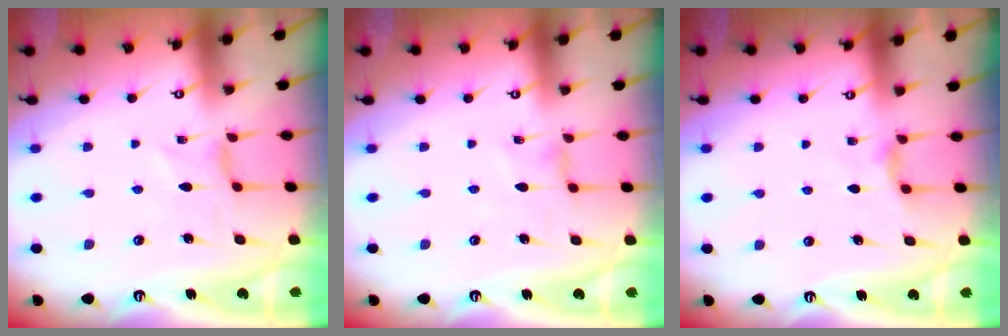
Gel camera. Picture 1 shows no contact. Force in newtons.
{"total": 1.2, "press": 1.1, "slide": 0.4}
{"total": 3.5, "press": 3.4, "slide": 0.6}